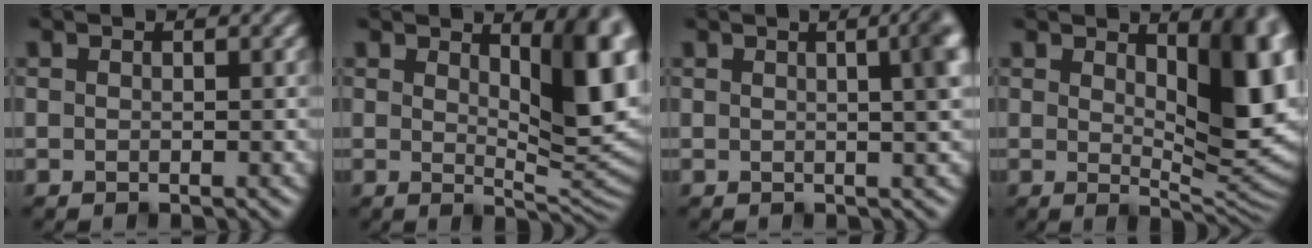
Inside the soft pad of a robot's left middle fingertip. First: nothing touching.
{"total": 10.1, "force": [3.7, 3.4, 8.7], "torque": [-0.096, 0.004, 0.054]}
{"total": 7.8, "force": [2.6, 3.6, 6.5], "torque": [-0.021, 0.045, 0.002]}
{"total": 11.1, "force": [3.6, 4.2, 9.6], "torque": [-0.103, 0.006, 0.052]}